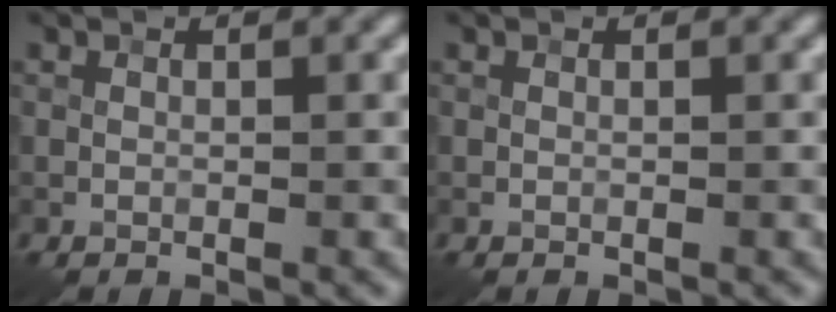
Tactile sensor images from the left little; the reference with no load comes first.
{"total": 0.0}